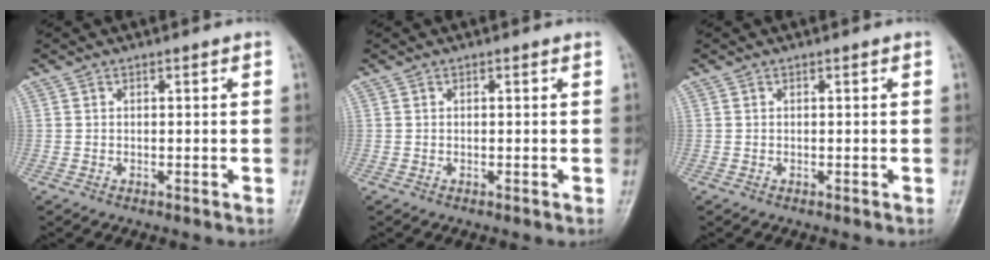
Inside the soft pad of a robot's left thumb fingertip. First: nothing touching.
{"total": 0.0}
{"total": 0.0}